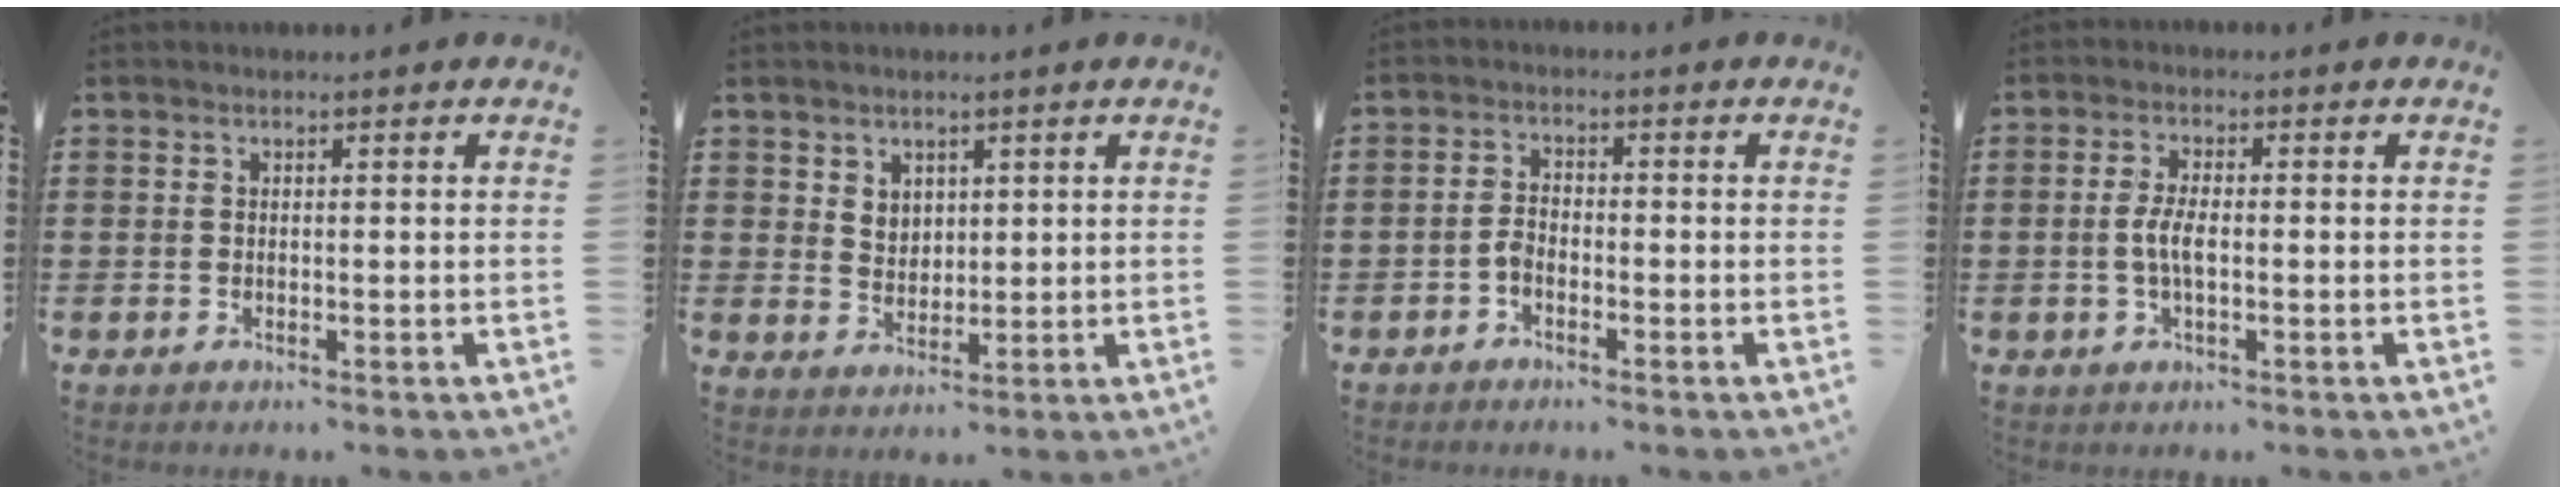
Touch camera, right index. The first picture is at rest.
{"total": 3.2, "force": [2.1, 2.4, 0.4], "torque": [-0.017, 0.008, 0.040]}
{"total": 2.1, "force": [-1.3, 0.9, 1.4], "torque": [-0.038, 0.000, -0.028]}
{"total": 3.7, "force": [-0.6, 1.1, 3.5], "torque": [-0.078, -0.003, -0.016]}